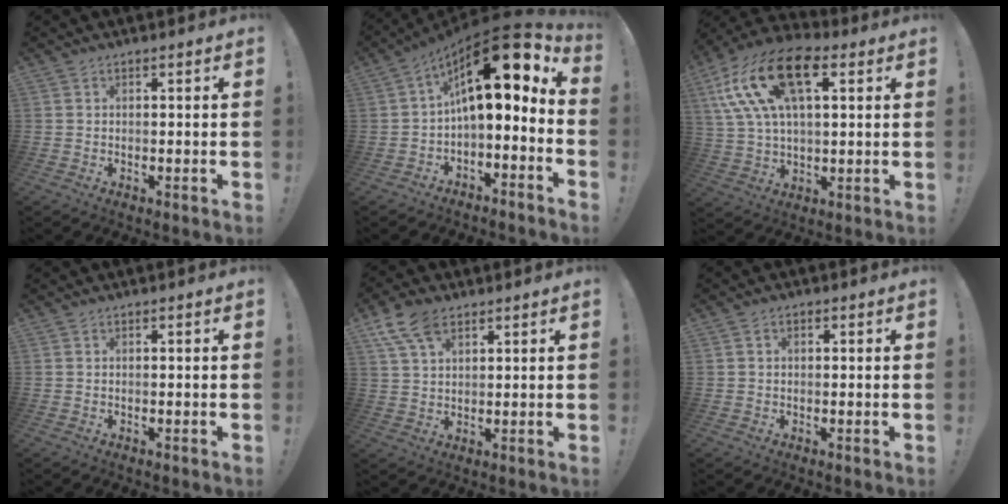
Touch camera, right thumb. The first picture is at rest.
{"total": 18.2, "force": [6.1, 7.0, 15.6], "torque": [-0.265, -0.039, 0.104]}
{"total": 20.9, "force": [7.8, 11.6, 15.6], "torque": [-0.298, -0.009, 0.139]}
{"total": 0.0}
{"total": 9.4, "force": [5.2, 5.1, 6.0], "torque": [-0.111, -0.009, 0.103]}
{"total": 1.2, "force": [-0.1, 0.9, 0.7], "torque": [-0.022, 0.008, -0.001]}